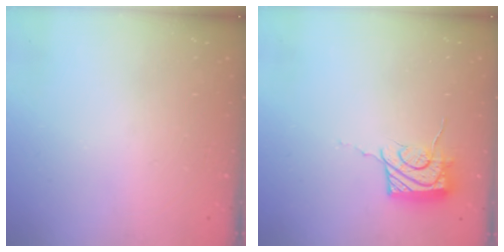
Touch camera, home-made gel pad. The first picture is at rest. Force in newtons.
{"total": 12.2, "press": 12.0, "slide": 1.8}